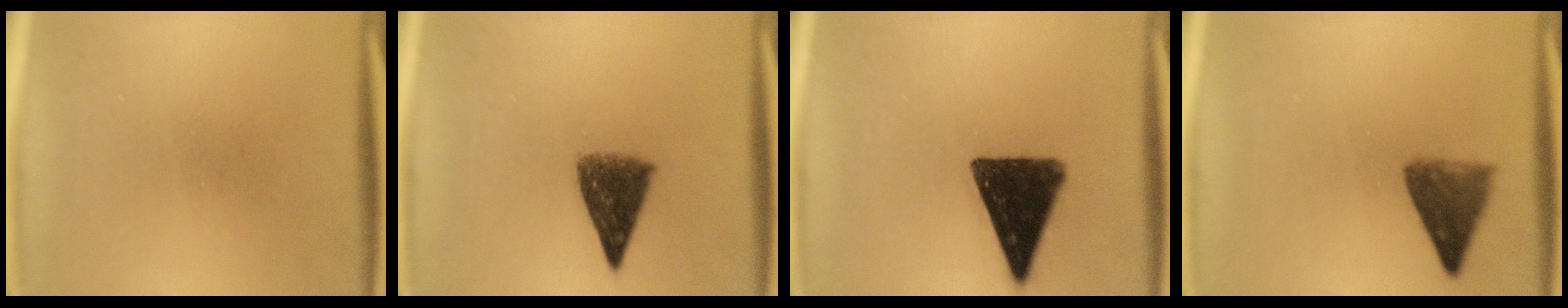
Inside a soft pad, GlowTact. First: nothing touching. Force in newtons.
{"total": 7.3}
{"total": 14.2}
{"total": 5.4}